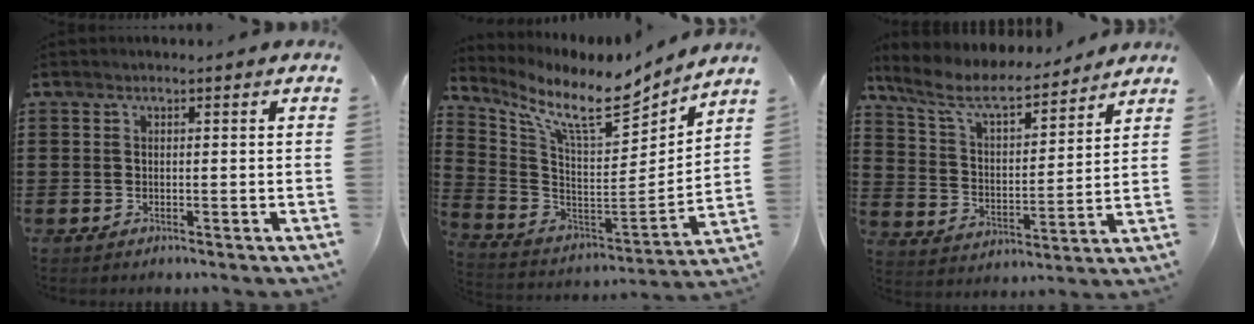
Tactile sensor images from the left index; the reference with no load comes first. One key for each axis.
{"total": 11.0, "fx": 8.4, "fy": 2.2, "fz": 6.8, "tx": -0.149, "ty": -0.063, "tz": 0.137}
{"total": 7.6, "fx": 6.4, "fy": 1.8, "fz": 3.8, "tx": -0.103, "ty": -0.035, "tz": 0.106}